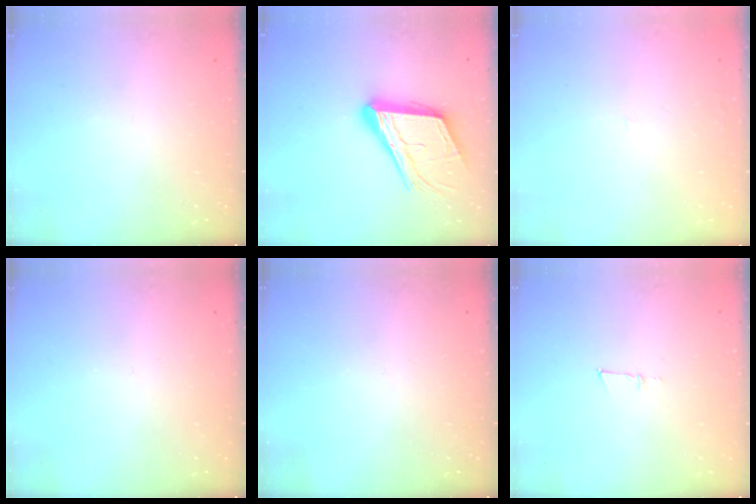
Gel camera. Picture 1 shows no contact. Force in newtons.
{"total": 18.7, "press": 18.4, "slide": 3.0}
{"total": 0.9, "press": 0.9, "slide": 0.1}
{"total": 0.0}
{"total": 0.0}
{"total": 3.9, "press": 3.8, "slide": 0.9}